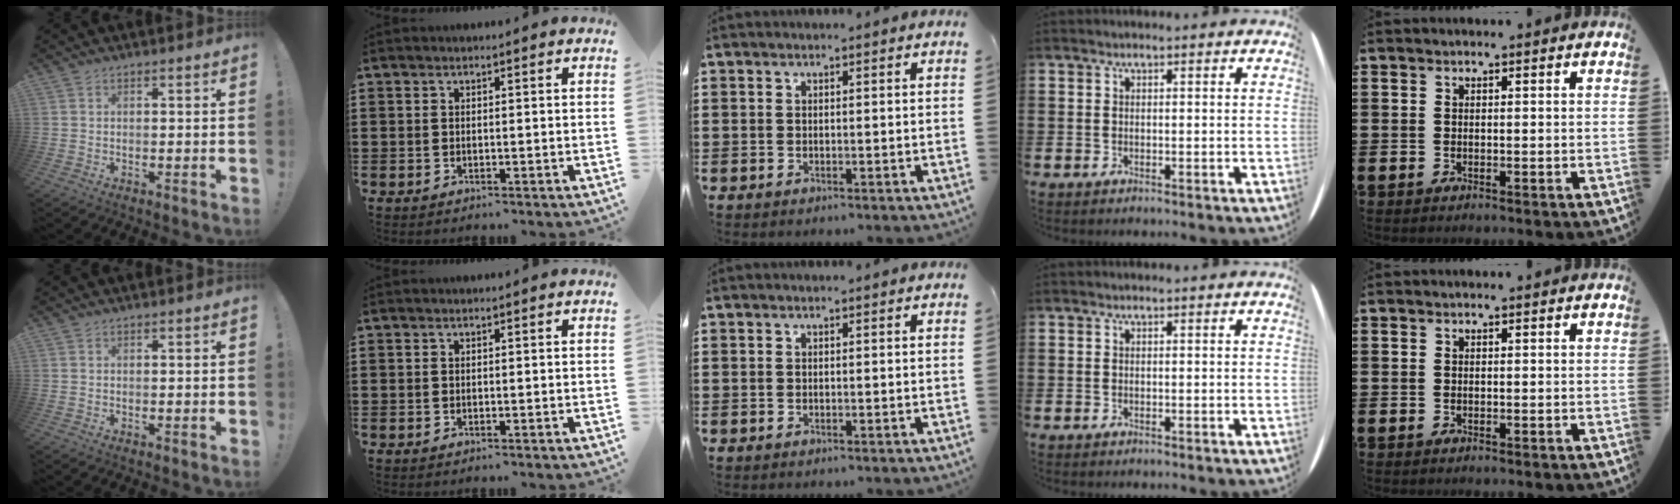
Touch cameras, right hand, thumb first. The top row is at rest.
{}